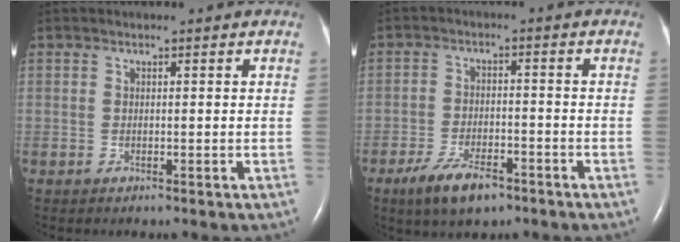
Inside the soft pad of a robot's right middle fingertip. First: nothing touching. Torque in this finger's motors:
{"motor_torque": [0.60, -0.53, 0.22, 0.04]}